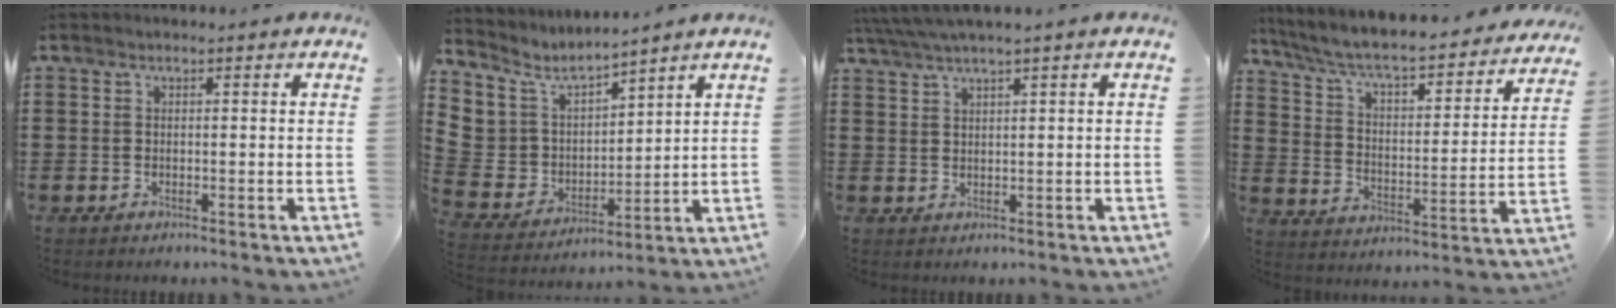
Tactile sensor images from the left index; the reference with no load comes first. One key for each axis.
{"total": 6.0, "fx": 4.4, "fy": 4.1, "fz": -0.1, "tx": -0.050, "ty": -0.041, "tz": 0.080}
{"total": 2.6, "fx": 2.1, "fy": -0.4, "fz": 1.6, "tx": -0.034, "ty": 0.001, "tz": 0.038}
{"total": 5.5, "fx": 4.7, "fy": 0.5, "fz": 2.8, "tx": -0.075, "ty": -0.043, "tz": 0.072}